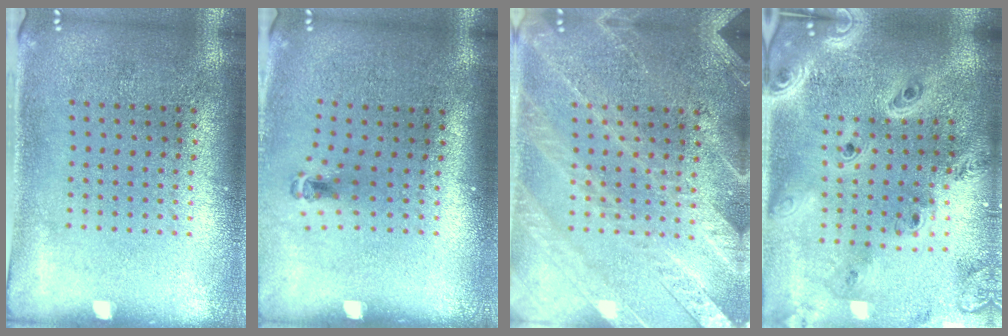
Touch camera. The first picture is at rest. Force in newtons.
{"total": 0.6, "press": 0.3, "slide": 0.5}
{"total": 4.0, "press": 4.0, "slide": 0.5}
{"total": 4.0, "press": 3.0, "slide": 2.6}